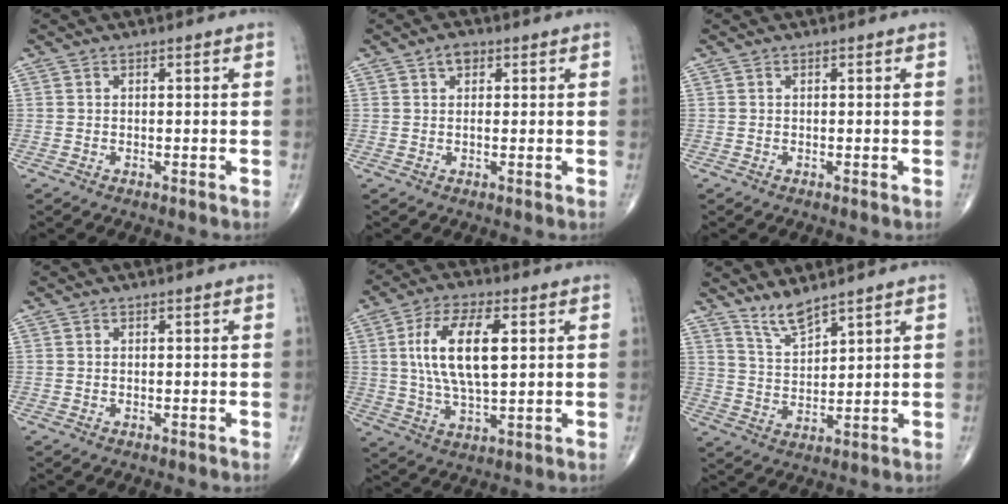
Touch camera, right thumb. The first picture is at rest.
{"total": 2.3, "force": [1.0, 1.5, 1.4], "torque": [-0.016, 0.001, 0.014]}
{"total": 0.0}
{"total": 0.0}
{"total": 13.6, "force": [2.7, 5.6, 12.0], "torque": [-0.226, -0.003, 0.050]}
{"total": 5.2, "force": [4.6, 0.7, 2.3], "torque": [-0.044, -0.043, 0.098]}